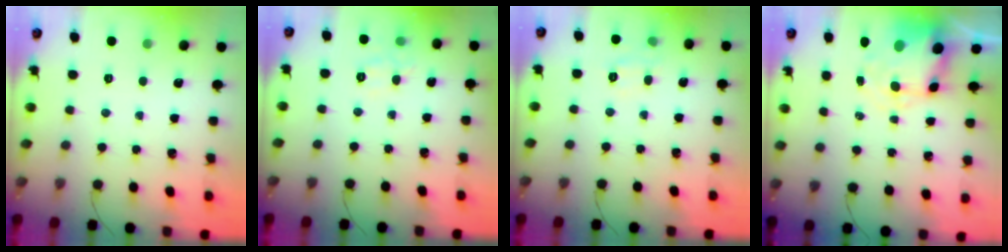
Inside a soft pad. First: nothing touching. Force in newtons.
{"total": 7.7, "press": 7.6, "slide": 1.1}
{"total": 8.5, "press": 8.4, "slide": 1.4}
{"total": 7.3, "press": 7.0, "slide": 2.0}